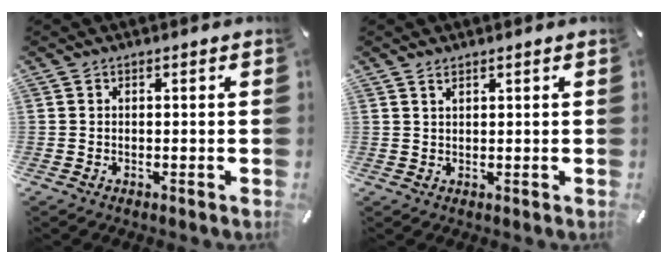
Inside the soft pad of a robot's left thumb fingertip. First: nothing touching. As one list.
[{"total": 1.2, "force": [0.9, 0.3, 0.7], "torque": [-0.015, 0.000, 0.017]}]